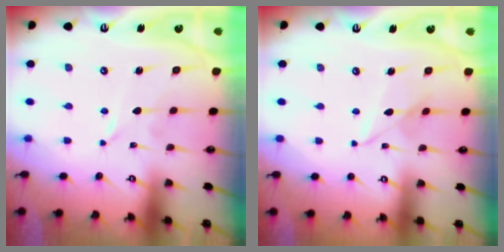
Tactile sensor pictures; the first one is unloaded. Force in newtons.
{"total": 5.0, "press": 4.9, "slide": 0.4}